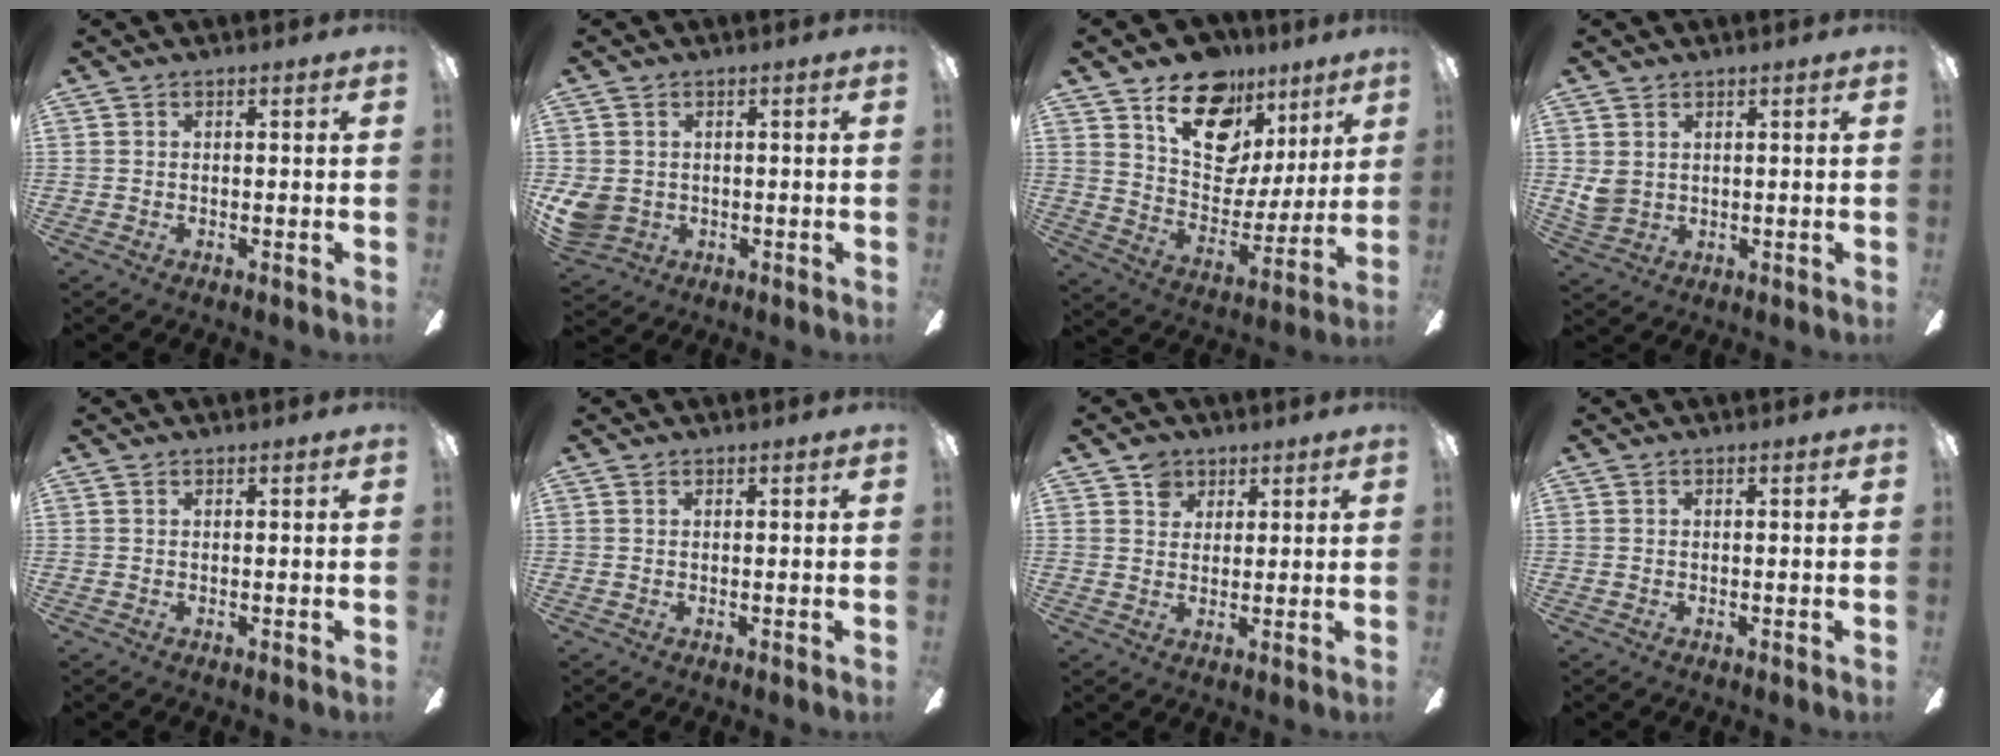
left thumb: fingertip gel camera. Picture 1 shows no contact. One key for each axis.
{"total": 5.9, "fx": 0.1, "fy": 5.3, "fz": 2.6, "tx": -0.069, "ty": 0.003, "tz": 0.002}
{"total": 18.4, "fx": 11.9, "fy": 11.3, "fz": 8.3, "tx": -0.130, "ty": -0.070, "tz": 0.217}
{"total": 4.1, "fx": 1.8, "fy": 3.2, "fz": 1.7, "tx": -0.043, "ty": 0.001, "tz": 0.037}
{"total": 0.0}
{"total": 0.0}
{"total": 4.6, "fx": 2.9, "fy": 3.4, "fz": 1.0, "tx": -0.008, "ty": -0.002, "tz": 0.051}
{"total": 0.0}